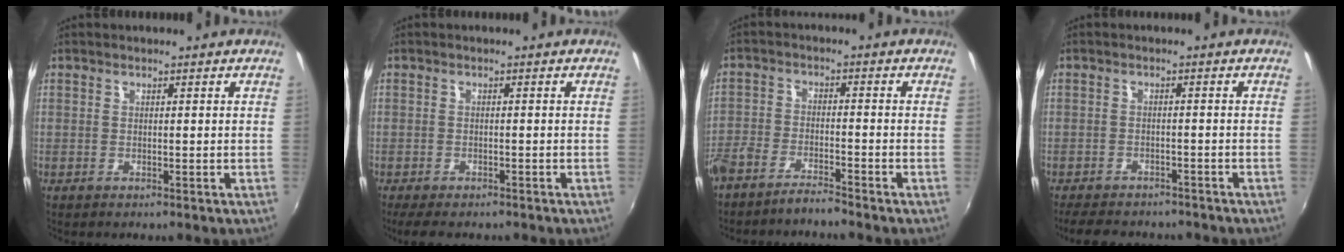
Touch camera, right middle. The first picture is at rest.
{"total": 5.1, "force": [-4.1, 1.7, 2.5], "torque": [-0.060, -0.018, -0.068]}
{"total": 5.4, "force": [-4.9, 0.6, 2.2], "torque": [-0.071, -0.005, -0.096]}
{"total": 9.4, "force": [-8.1, 3.3, 3.5], "torque": [-0.084, -0.013, -0.120]}